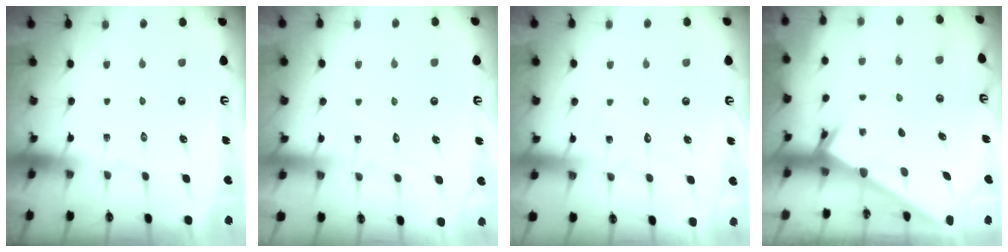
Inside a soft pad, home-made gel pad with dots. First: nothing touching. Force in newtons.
{"total": 6.8, "press": 6.8, "slide": 0.5}
{"total": 4.9, "press": 4.8, "slide": 0.4}
{"total": 2.3, "press": 2.2, "slide": 0.2}